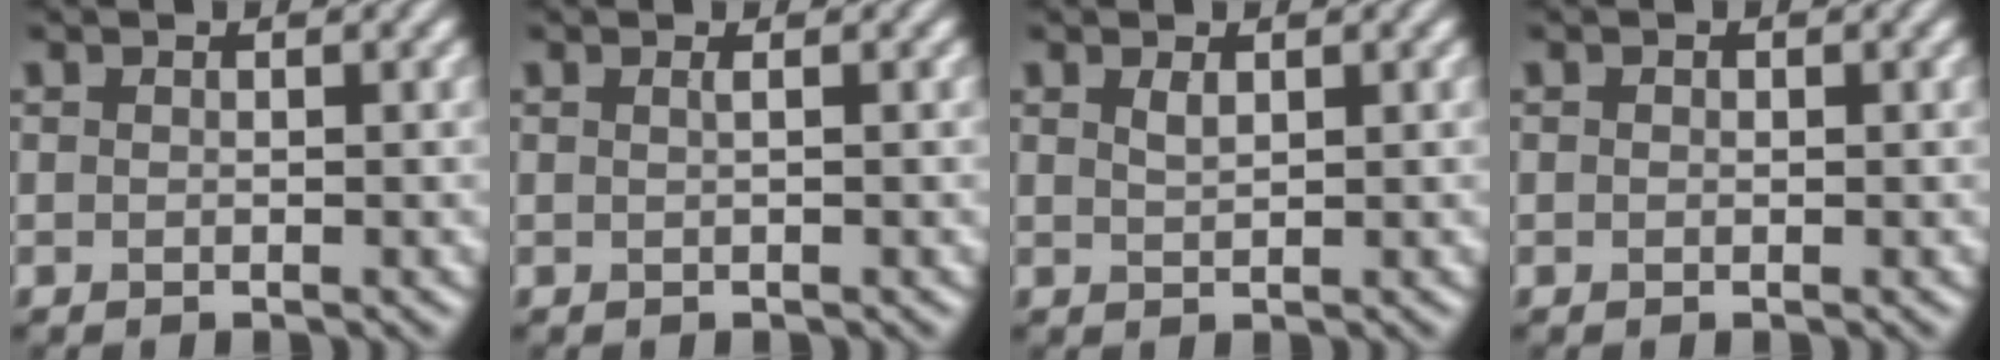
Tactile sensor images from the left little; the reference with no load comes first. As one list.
[{"total": 0.7, "force": [0.2, 0.3, 0.6], "torque": [-0.007, 0.002, -0.002]}, {"total": 0.9, "force": [0.6, 0.3, 0.7], "torque": [-0.017, 0.000, 0.013]}, {"total": 0.0}]